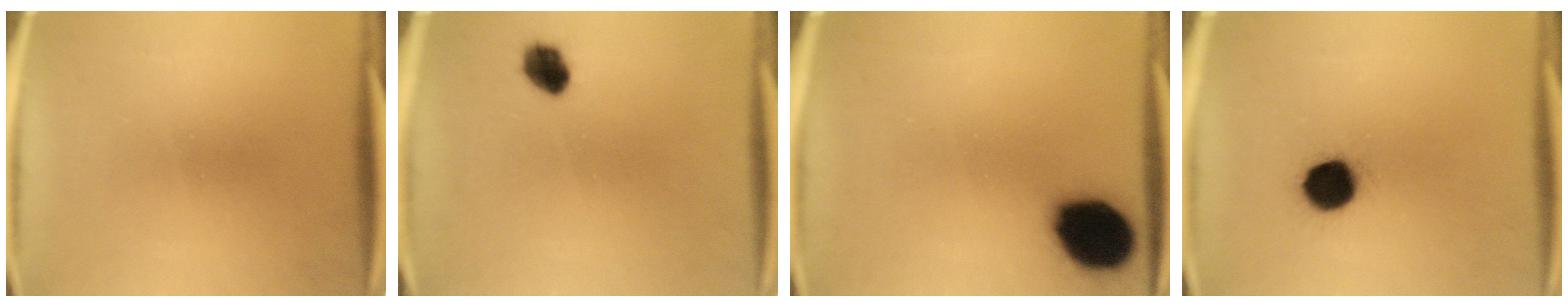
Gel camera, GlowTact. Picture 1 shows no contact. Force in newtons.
{"total": 4.9}
{"total": 15.8}
{"total": 10.4}